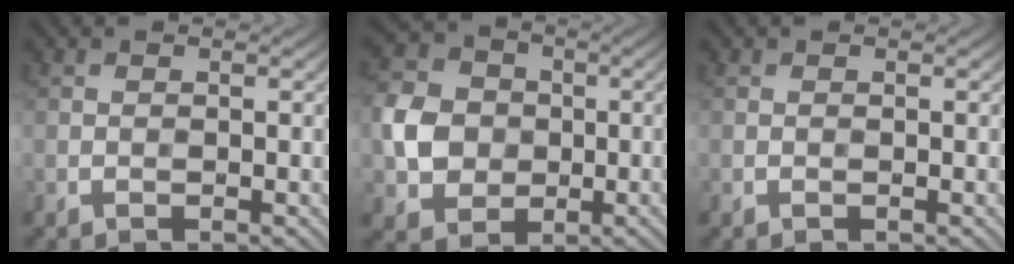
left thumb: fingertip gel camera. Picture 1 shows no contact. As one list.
[{"total": 7.3, "force": [-0.7, 6.4, 3.5], "torque": [-0.083, 0.000, -0.021]}, {"total": 0.0}]